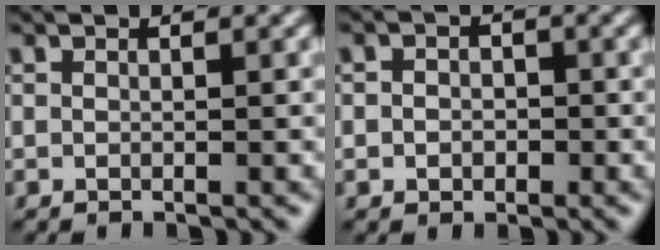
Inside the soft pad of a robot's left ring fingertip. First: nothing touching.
{"total": 2.0, "force": [-0.2, 1.7, 0.9], "torque": [0.003, 0.002, -0.016]}